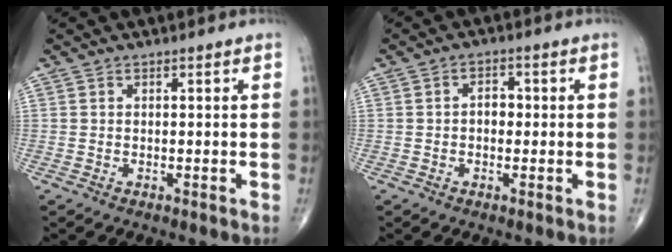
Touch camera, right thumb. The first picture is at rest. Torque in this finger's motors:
{"motor_torque": [-0.37, 0.06, 0.46, 0.01, 0.00]}